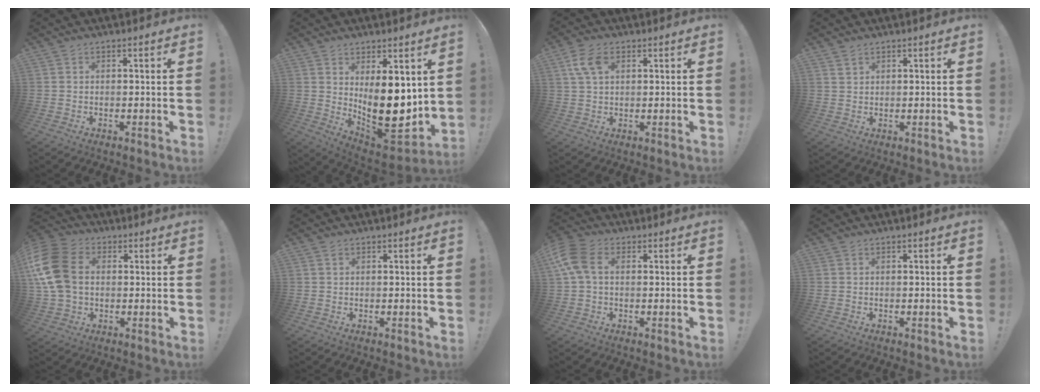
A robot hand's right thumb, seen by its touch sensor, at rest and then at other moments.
{"total": 17.6, "force": [2.2, 7.7, 15.7], "torque": [-0.246, -0.053, 0.050]}
{"total": 7.3, "force": [2.8, 4.1, 5.4], "torque": [-0.103, 0.002, 0.057]}
{"total": 1.8, "force": [1.5, 0.9, 0.6], "torque": [-0.007, -0.008, 0.029]}
{"total": 17.2, "force": [2.3, 12.8, 11.4], "torque": [-0.236, 0.013, 0.047]}
{"total": 0.8, "force": [0.5, 0.6, 0.2], "torque": [0.004, -0.002, 0.009]}
{"total": 8.9, "force": [1.8, 5.5, 6.8], "torque": [-0.151, 0.007, 0.037]}
{"total": 0.0}